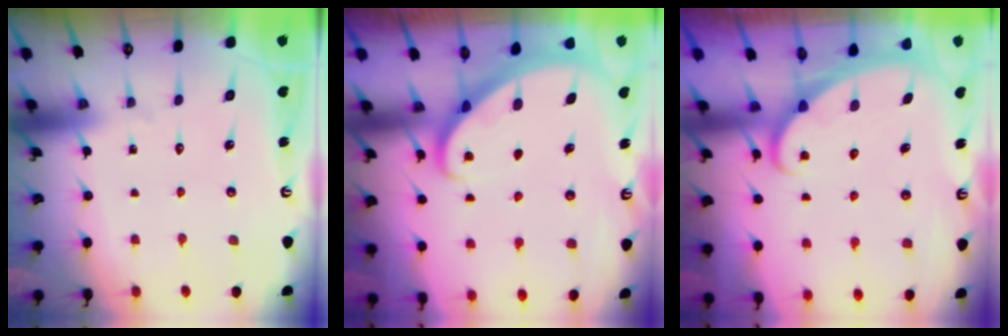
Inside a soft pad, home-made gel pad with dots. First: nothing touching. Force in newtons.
{"total": 2.6, "press": 2.6, "slide": 0.3}
{"total": 2.1, "press": 2.1, "slide": 0.1}